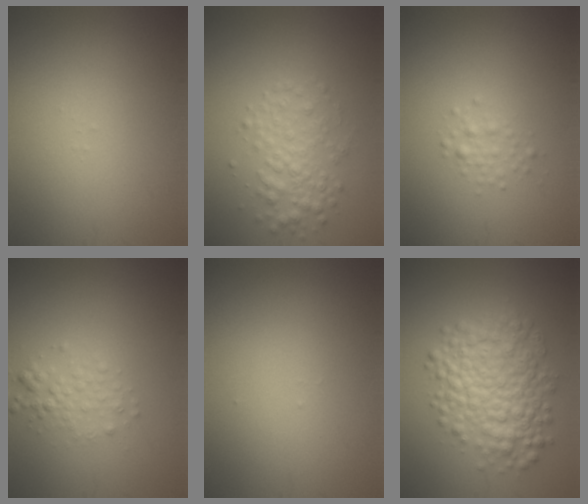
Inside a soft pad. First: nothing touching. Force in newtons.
{"total": 3.0, "press": 3.0, "slide": 0.0}
{"total": 1.3, "press": 1.3, "slide": 0.0}
{"total": 2.0, "press": 2.0, "slide": 0.1}
{"total": 0.0}
{"total": 6.8, "press": 6.8, "slide": 0.0}